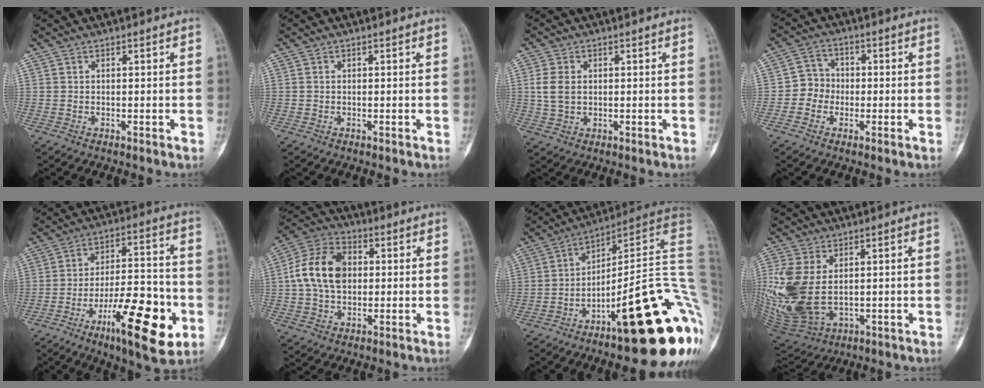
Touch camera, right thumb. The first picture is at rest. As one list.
[{"total": 0.0}, {"total": 4.9, "force": [0.6, 3.4, 3.5], "torque": [-0.074, 0.001, 0.014]}, {"total": 5.0, "force": [-1.1, 4.7, 1.5], "torque": [0.004, 0.014, -0.033]}, {"total": 19.9, "force": [-7.8, 6.3, 17.1], "torque": [-0.256, 0.034, -0.116]}, {"total": 12.5, "force": [1.0, 8.8, 8.9], "torque": [-0.157, 0.021, 0.011]}, {"total": 27.5, "force": [-9.4, 6.5, 25.0], "torque": [-0.243, 0.080, -0.131]}, {"total": 16.5, "force": [0.9, 10.5, 12.7], "torque": [-0.303, -0.019, 0.036]}]